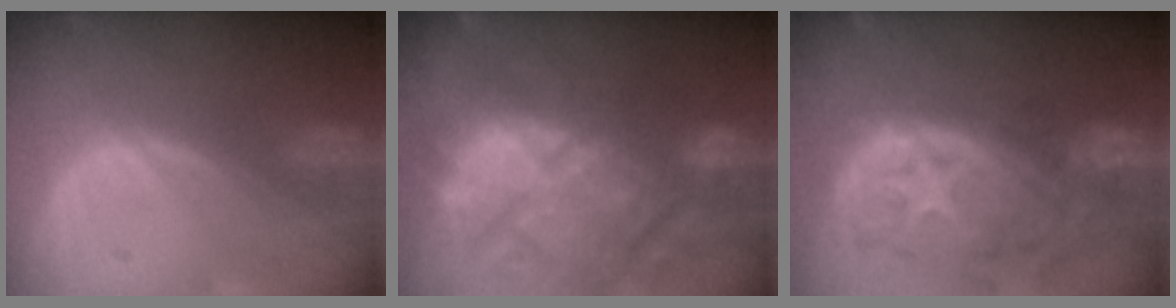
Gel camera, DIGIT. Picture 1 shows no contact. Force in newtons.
{"total": 14.5, "press": 12.7, "slide": 7.1}
{"total": 13.9, "press": 11.4, "slide": 8.1}